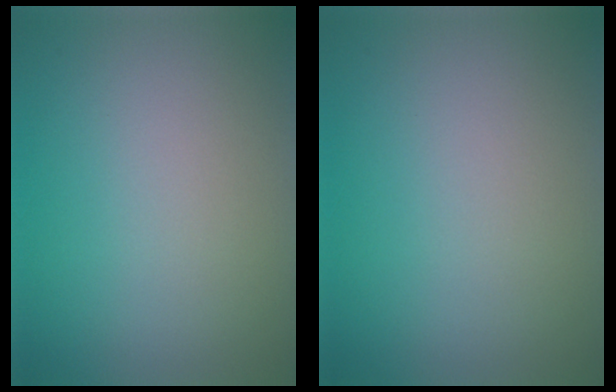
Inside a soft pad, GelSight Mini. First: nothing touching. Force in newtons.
{"total": 0.0}